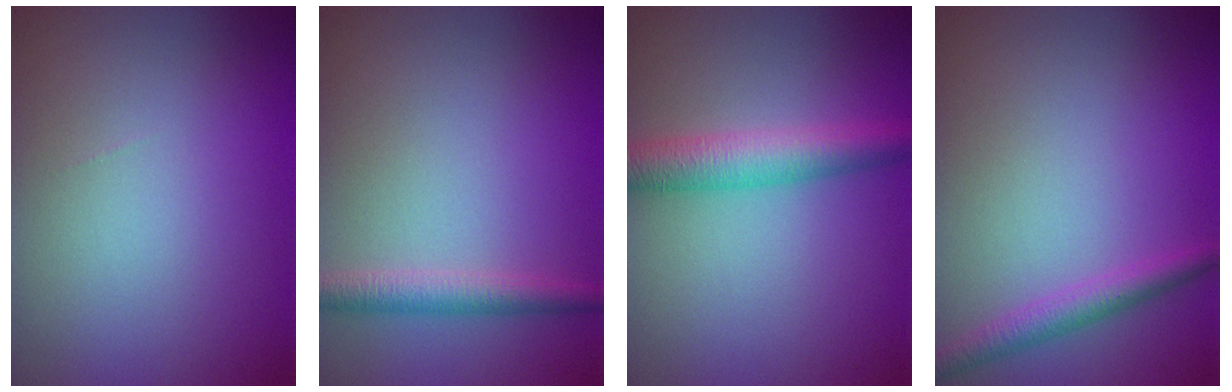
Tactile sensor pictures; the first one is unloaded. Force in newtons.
{"total": 2.3, "press": 2.3, "slide": 0.1}
{"total": 4.4, "press": 4.4, "slide": 0.1}
{"total": 2.0, "press": 2.0, "slide": 0.0}